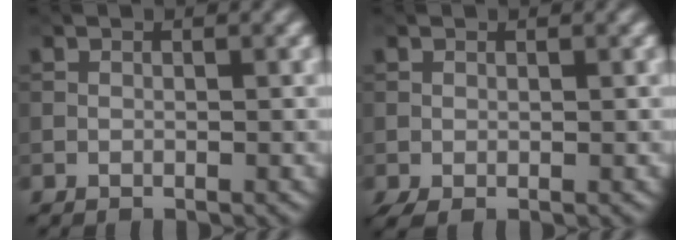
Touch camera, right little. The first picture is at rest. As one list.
[{"total": 0.9, "force": [-0.1, 0.3, 0.8], "torque": [-0.022, -0.002, -0.001]}]